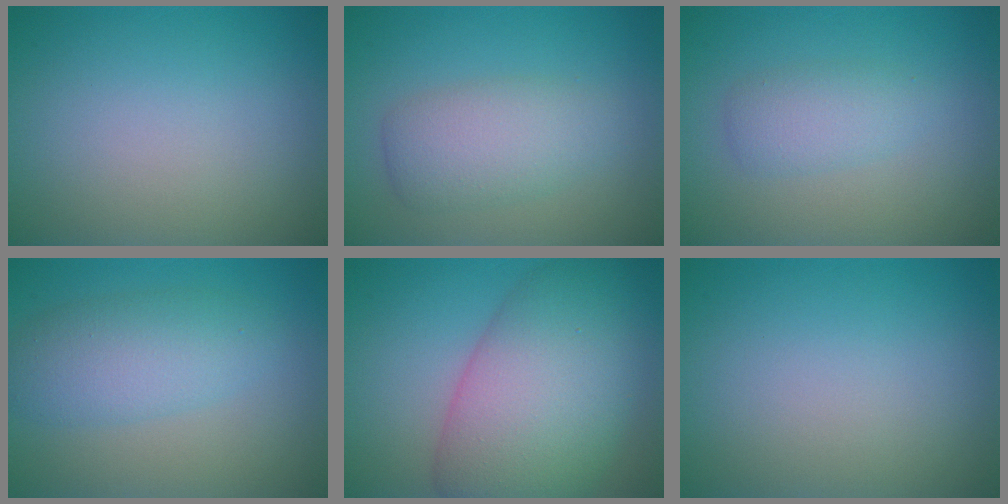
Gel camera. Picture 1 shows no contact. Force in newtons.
{"total": 4.0, "press": 4.0, "slide": 0.1}
{"total": 2.3, "press": 2.3, "slide": 0.1}
{"total": 4.4, "press": 4.4, "slide": 0.0}
{"total": 11.1, "press": 11.1, "slide": 0.2}
{"total": 0.0}